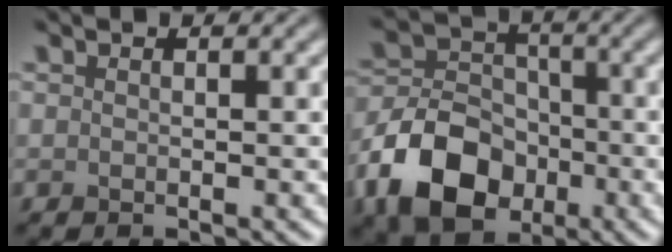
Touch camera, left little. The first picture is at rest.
{"total": 9.1, "force": [-4.0, 6.4, 5.0], "torque": [-0.094, -0.005, -0.086]}